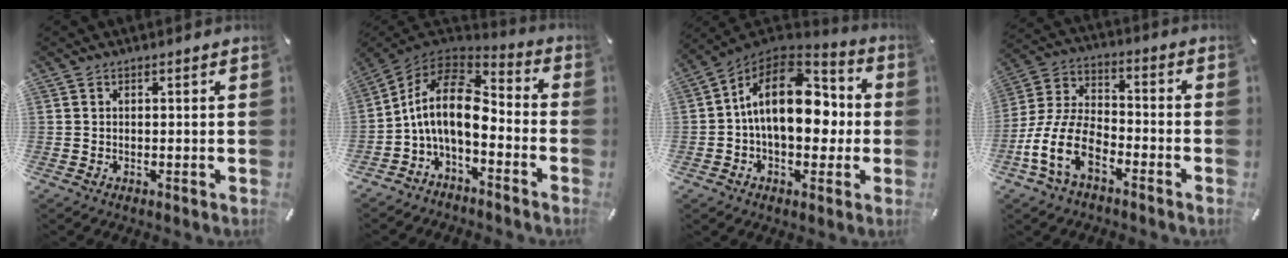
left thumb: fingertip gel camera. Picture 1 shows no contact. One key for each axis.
{"total": 13.2, "fx": -1.5, "fy": 7.3, "fz": 10.9, "tx": -0.222, "ty": 0.006, "tz": -0.027}
{"total": 19.0, "fx": 0.9, "fy": 12.4, "fz": 14.3, "tx": -0.235, "ty": 0.005, "tz": 0.008}
{"total": 13.5, "fx": -7.5, "fy": 7.1, "fz": 8.7, "tx": -0.198, "ty": 0.022, "tz": -0.143}